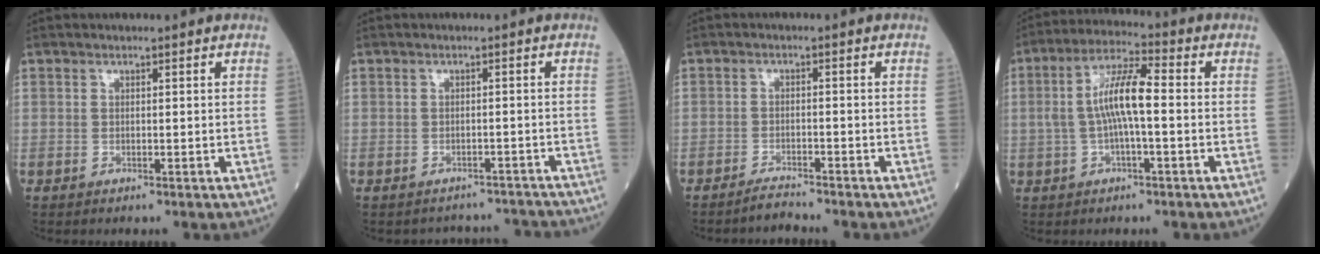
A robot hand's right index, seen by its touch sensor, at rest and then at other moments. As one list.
[{"total": 6.0, "force": [-5.8, 1.5, -0.8], "torque": [0.014, 0.023, -0.061]}, {"total": 2.0, "force": [-2.0, -0.2, 0.0], "torque": [-0.003, -0.011, -0.034]}, {"total": 8.4, "force": [-0.1, 1.6, 8.3], "torque": [-0.165, 0.022, -0.006]}]